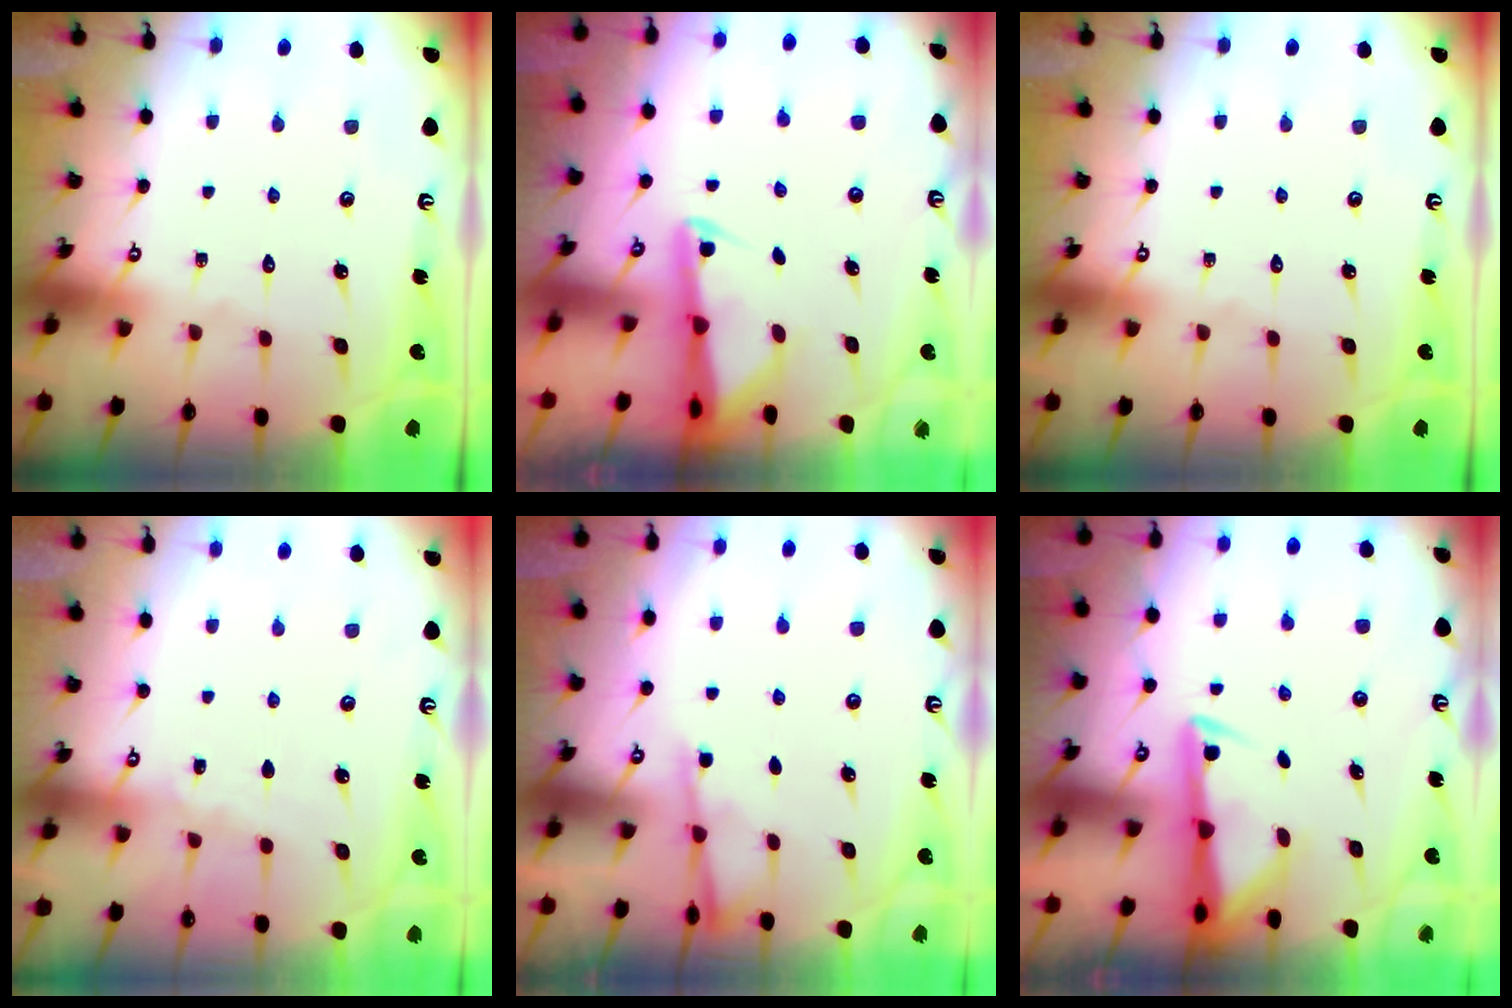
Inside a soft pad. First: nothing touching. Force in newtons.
{"total": 3.3, "press": 3.3, "slide": 0.4}
{"total": 0.0}
{"total": 3.0, "press": 3.0, "slide": 0.4}
{"total": 3.5, "press": 3.4, "slide": 0.4}
{"total": 2.9, "press": 2.8, "slide": 0.5}